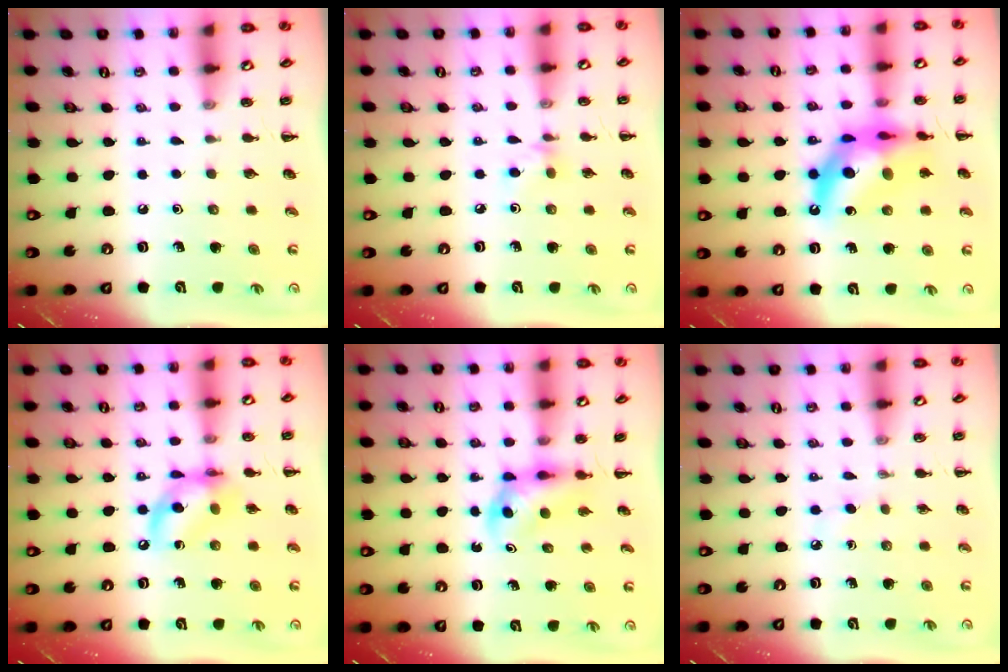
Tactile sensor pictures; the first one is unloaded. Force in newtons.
{"total": 5.1, "press": 4.7, "slide": 1.8}
{"total": 16.1, "press": 15.6, "slide": 4.1}
{"total": 11.4, "press": 11.1, "slide": 2.7}
{"total": 3.7, "press": 3.6, "slide": 0.9}
{"total": 2.4, "press": 2.2, "slide": 1.0}